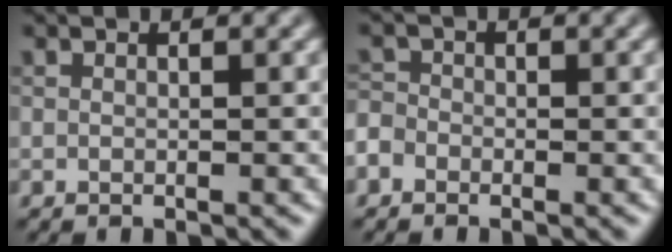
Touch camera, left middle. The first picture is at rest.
{"total": 1.7, "force": [-1.0, 1.2, 0.5], "torque": [-0.005, 0.005, -0.024]}